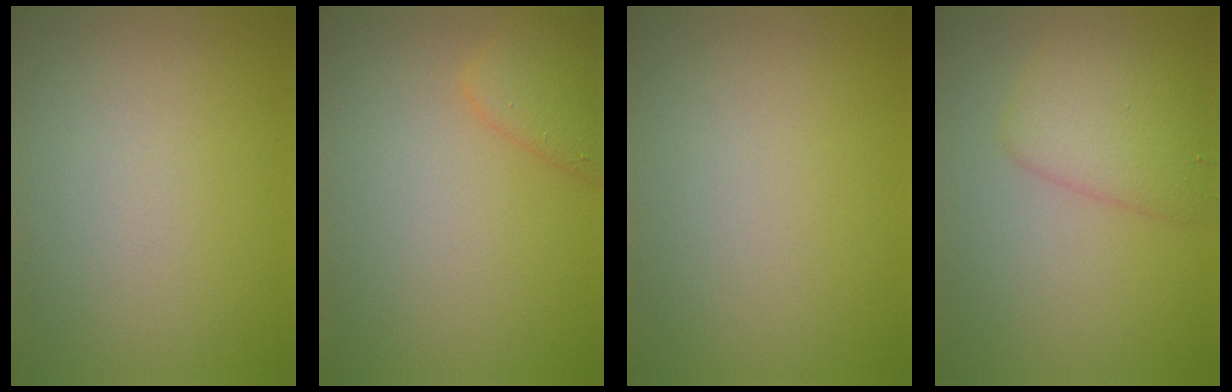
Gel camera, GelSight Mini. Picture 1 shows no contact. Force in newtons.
{"total": 2.7, "press": 2.7, "slide": 0.2}
{"total": 0.0}
{"total": 3.7, "press": 3.7, "slide": 0.3}